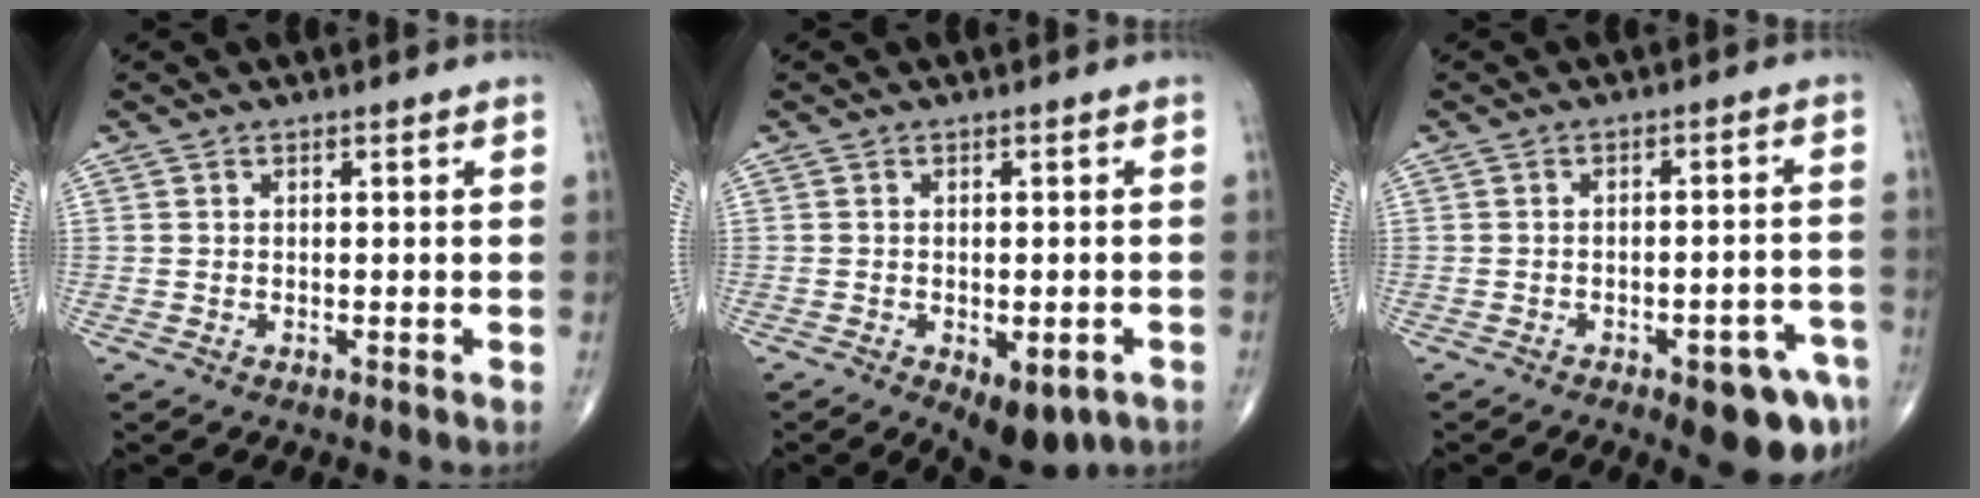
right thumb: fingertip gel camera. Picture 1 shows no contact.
{"total": 7.7, "force": [-3.6, 3.8, 5.7], "torque": [-0.069, 0.006, -0.041]}
{"total": 10.4, "force": [-5.8, 3.6, 7.8], "torque": [-0.081, 0.033, -0.068]}